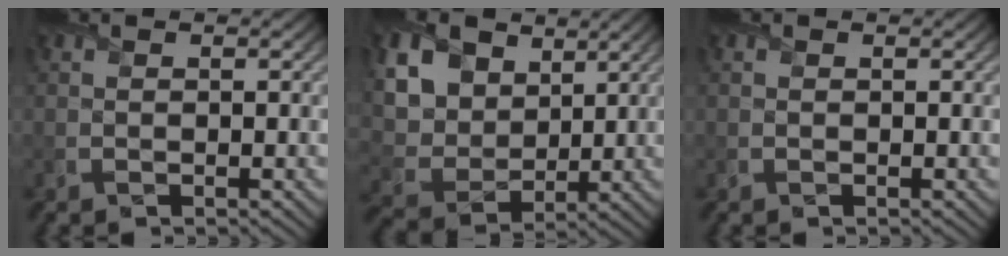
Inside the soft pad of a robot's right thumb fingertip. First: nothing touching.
{"total": 12.6, "force": [5.6, 9.0, 6.9], "torque": [-0.199, 0.008, 0.120]}
{"total": 0.0}